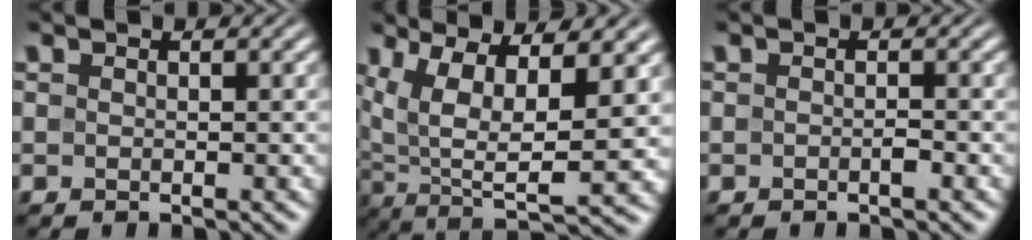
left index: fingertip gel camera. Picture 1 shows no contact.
{"total": 11.3, "force": [3.4, 4.5, 9.9], "torque": [-0.182, -0.007, 0.075]}
{"total": 0.8, "force": [-0.4, 0.2, 0.6], "torque": [-0.011, 0.002, -0.007]}